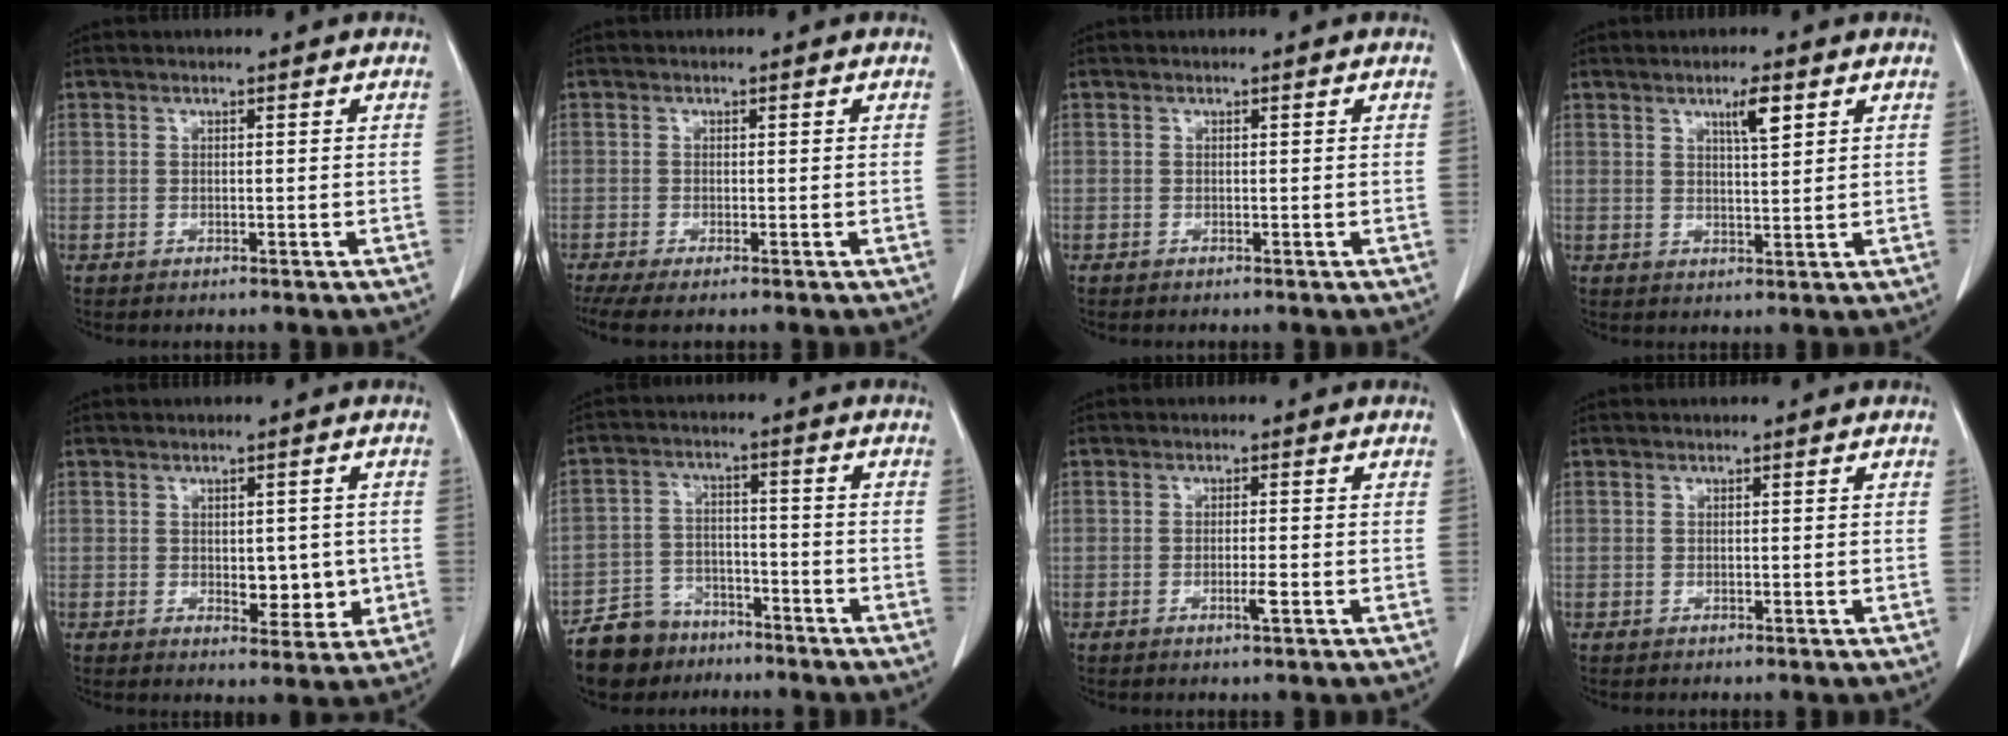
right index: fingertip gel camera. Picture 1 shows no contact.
{"total": 4.3, "force": [-3.0, 0.7, 3.0], "torque": [-0.054, -0.006, -0.051]}
{"total": 0.0}
{"total": 4.0, "force": [2.2, 0.5, 3.3], "torque": [-0.056, -0.002, 0.037]}
{"total": 5.4, "force": [-0.4, 2.9, 4.6], "torque": [-0.052, -0.004, 0.004]}
{"total": 8.6, "force": [-6.7, 5.1, 1.5], "torque": [-0.037, 0.007, -0.119]}
{"total": 2.0, "force": [-0.8, -0.1, 1.9], "torque": [-0.036, -0.004, -0.014]}
{"total": 0.0}